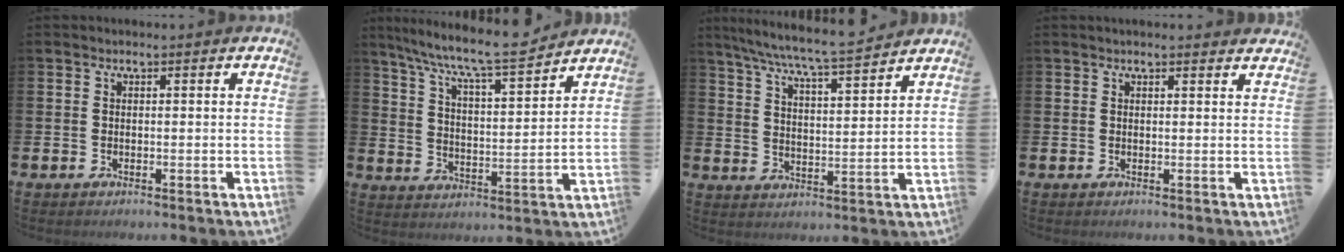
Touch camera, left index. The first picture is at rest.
{"total": 9.0, "force": [8.4, 0.6, 3.0], "torque": [-0.086, -0.062, 0.144]}
{"total": 7.4, "force": [7.0, -0.3, 2.2], "torque": [-0.070, -0.048, 0.123]}
{"total": 1.2, "force": [1.2, 0.0, 0.1], "torque": [0.003, -0.004, 0.022]}